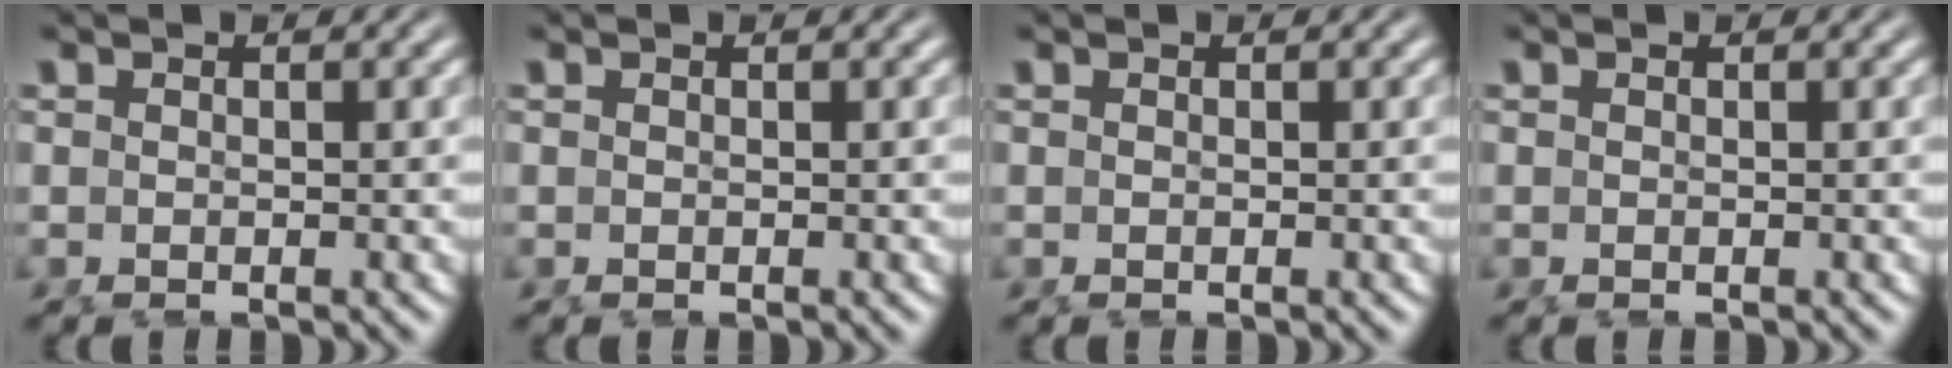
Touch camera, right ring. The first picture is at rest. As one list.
[{"total": 0.0}, {"total": 0.0}, {"total": 0.0}]